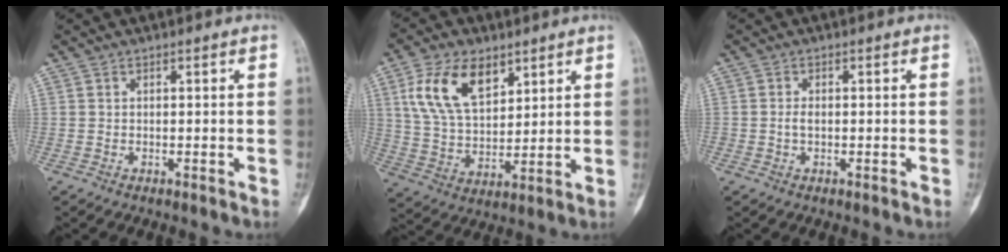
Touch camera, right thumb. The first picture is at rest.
{"total": 13.8, "force": [6.7, 7.8, 9.3], "torque": [-0.158, -0.020, 0.136]}
{"total": 1.4, "force": [-0.3, 0.8, 1.2], "torque": [-0.025, 0.003, -0.007]}